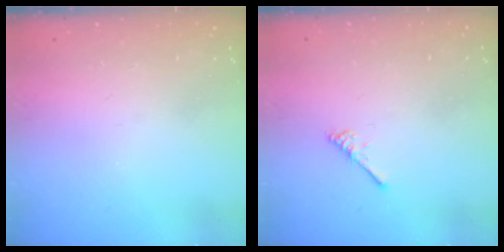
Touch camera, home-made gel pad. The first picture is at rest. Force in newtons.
{"total": 3.0, "press": 2.9, "slide": 0.5}